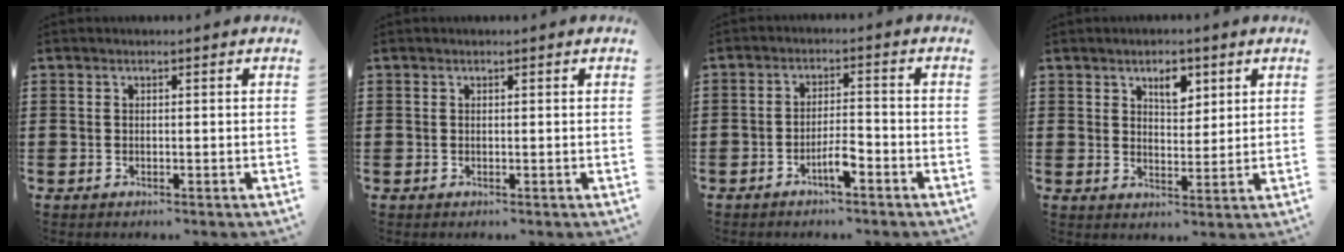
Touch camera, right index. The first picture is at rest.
{"total": 0.0}
{"total": 4.0, "force": [-2.4, 0.9, 3.1], "torque": [-0.059, 0.004, -0.047]}
{"total": 4.2, "force": [2.5, 2.2, 2.5], "torque": [-0.034, 0.000, 0.038]}